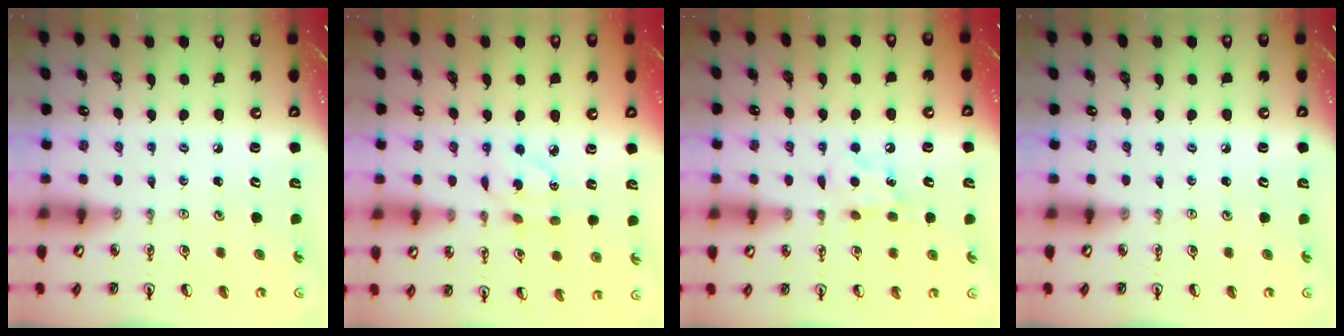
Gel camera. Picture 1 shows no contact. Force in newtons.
{"total": 5.0, "press": 5.0, "slide": 0.3}
{"total": 5.9, "press": 5.9, "slide": 0.7}
{"total": 0.0}